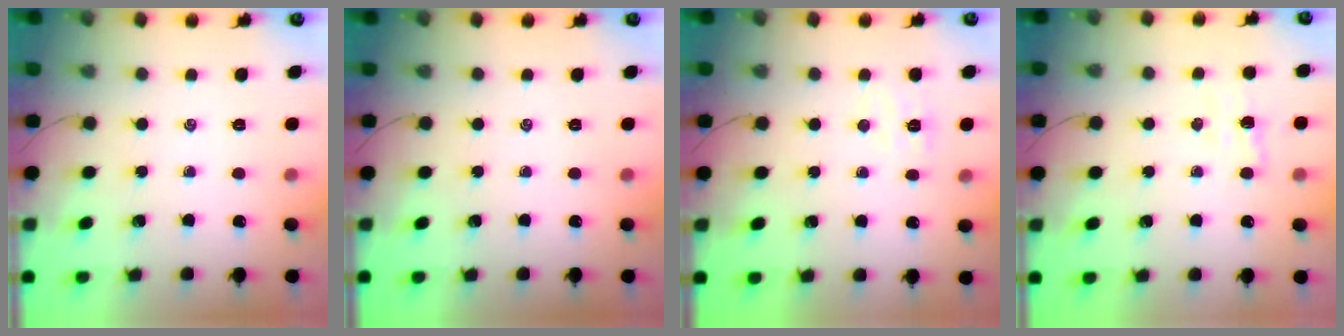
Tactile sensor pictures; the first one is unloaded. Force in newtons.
{"total": 0.0}
{"total": 4.5, "press": 4.4, "slide": 1.1}
{"total": 4.3, "press": 4.1, "slide": 1.2}